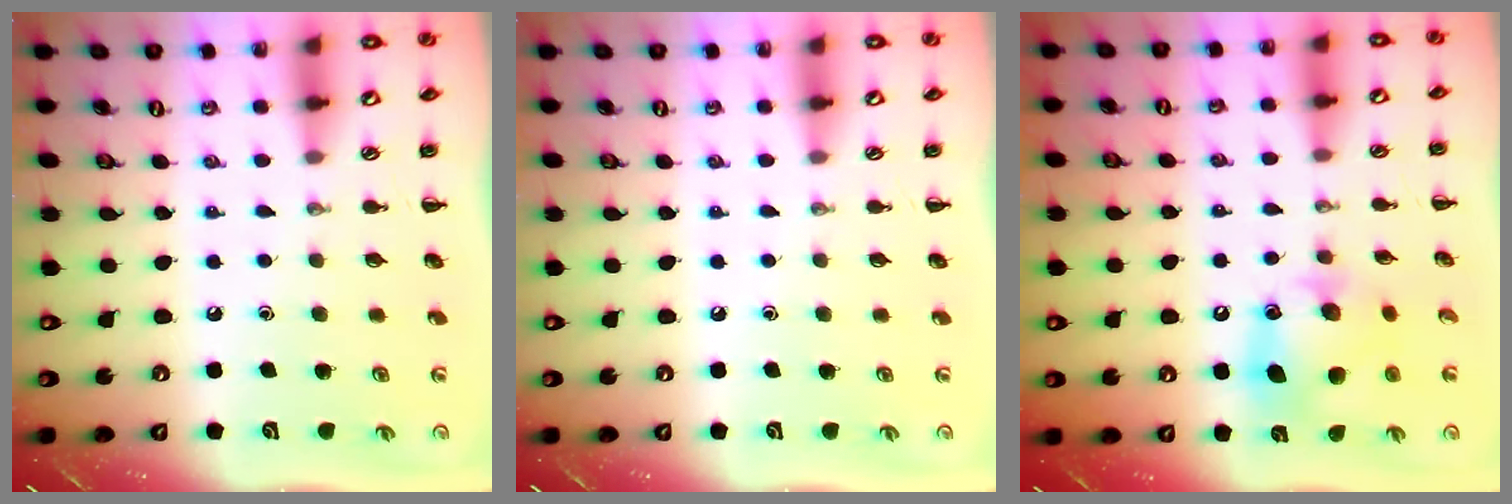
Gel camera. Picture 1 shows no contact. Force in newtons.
{"total": 0.0}
{"total": 12.1, "press": 11.9, "slide": 1.6}